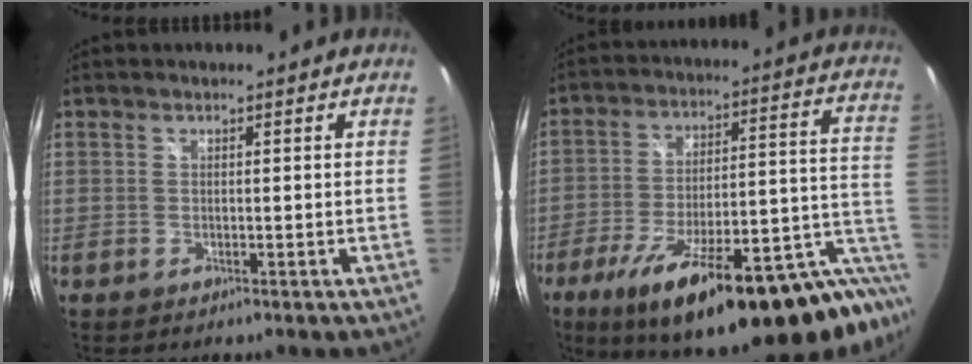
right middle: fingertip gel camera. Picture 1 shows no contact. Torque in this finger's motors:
{"motor_torque": [1.51, -0.63, 1.02, 0.21]}